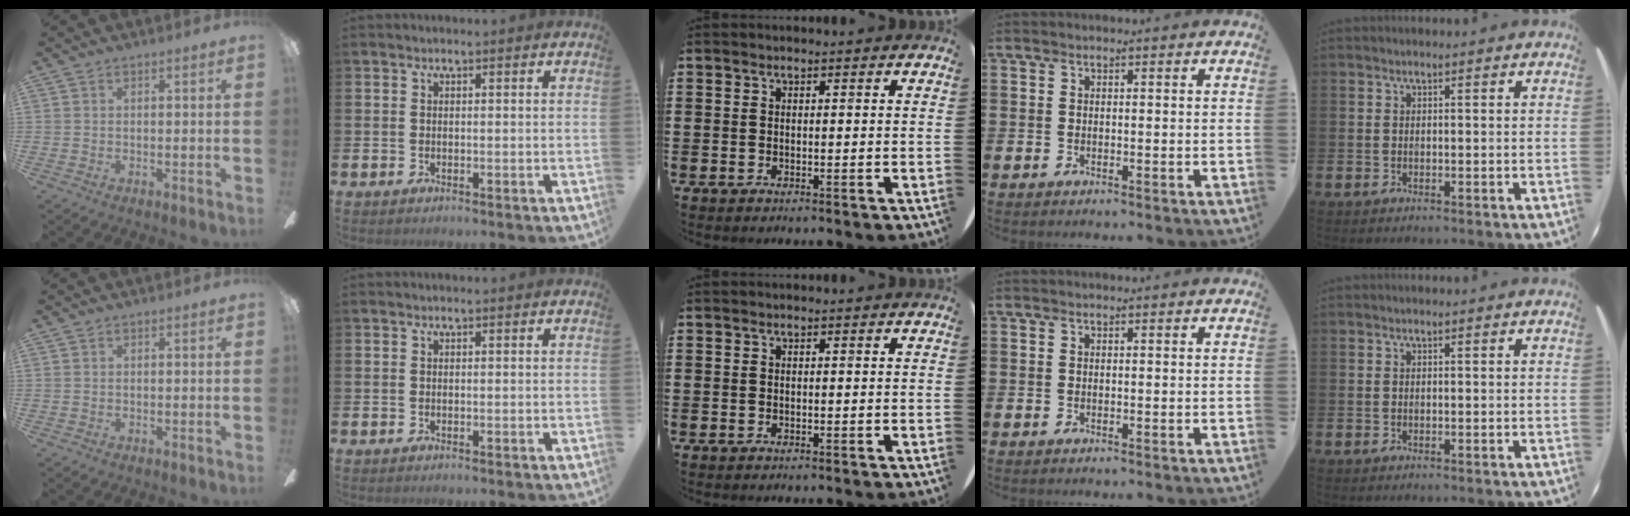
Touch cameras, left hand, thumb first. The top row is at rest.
{}